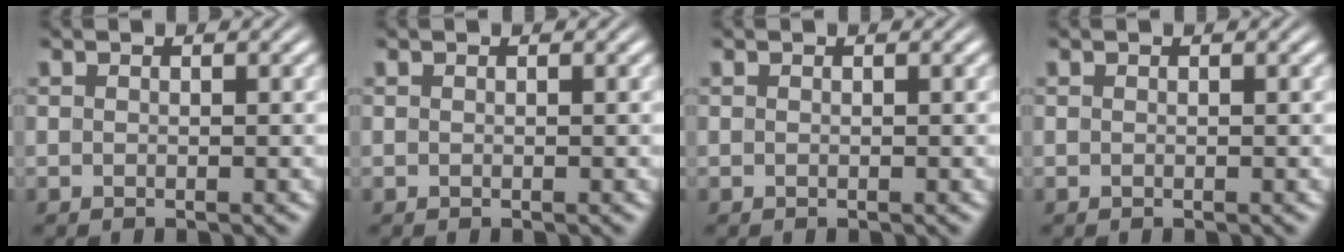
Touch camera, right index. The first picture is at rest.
{"total": 0.0}
{"total": 0.0}
{"total": 0.0}